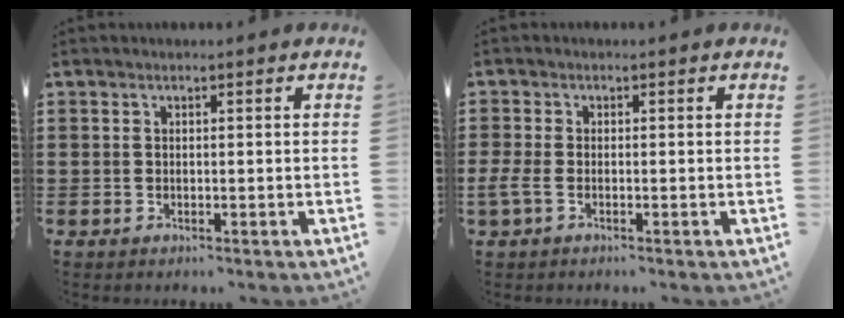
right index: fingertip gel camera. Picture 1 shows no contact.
{"total": 1.9, "force": [-1.2, 0.5, 1.5], "torque": [-0.040, -0.009, -0.024]}